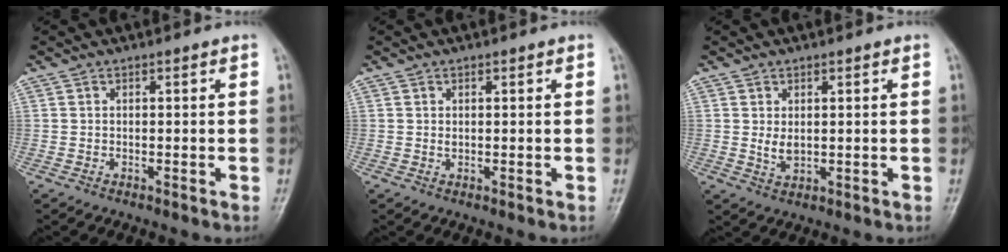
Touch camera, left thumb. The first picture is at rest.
{"total": 0.7, "force": [0.2, 0.5, 0.5], "torque": [-0.006, -0.001, 0.005]}
{"total": 2.8, "force": [0.6, 1.8, 2.1], "torque": [-0.030, -0.010, 0.016]}